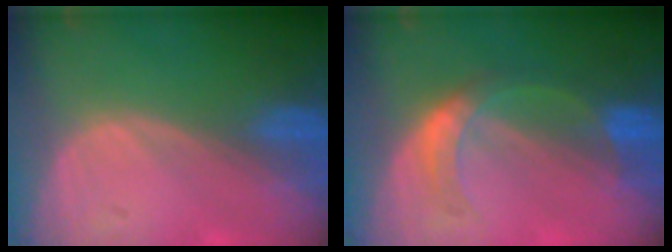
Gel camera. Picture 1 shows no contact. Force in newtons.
{"total": 5.4, "press": 5.0, "slide": 2.2}